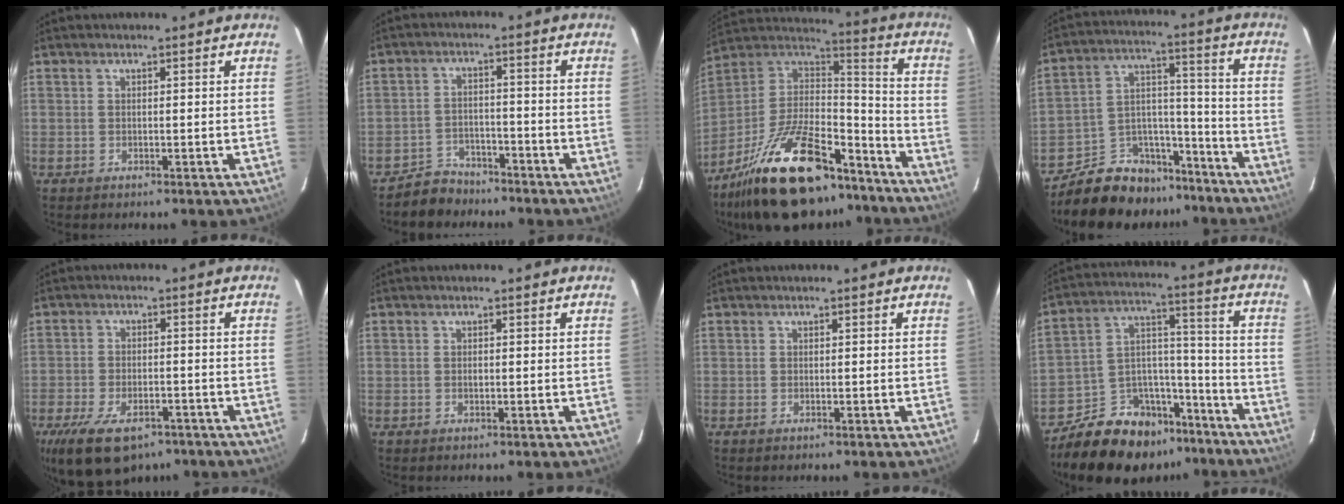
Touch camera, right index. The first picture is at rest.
{"total": 5.7, "force": [-4.8, 3.0, 0.2], "torque": [-0.022, 0.016, -0.080]}
{"total": 29.7, "force": [-20.5, 12.3, 17.6], "torque": [-0.335, 0.001, -0.316]}
{"total": 15.0, "force": [-12.2, 8.0, 3.8], "torque": [-0.077, 0.062, -0.179]}
{"total": 15.2, "force": [-9.8, 7.6, 8.7], "torque": [-0.197, -0.026, -0.156]}
{"total": 0.7, "force": [-0.1, 0.5, 0.5], "torque": [-0.007, 0.002, -0.002]}
{"total": 0.0}
{"total": 18.0, "force": [-13.6, 9.7, 6.6], "torque": [-0.134, 0.061, -0.197]}